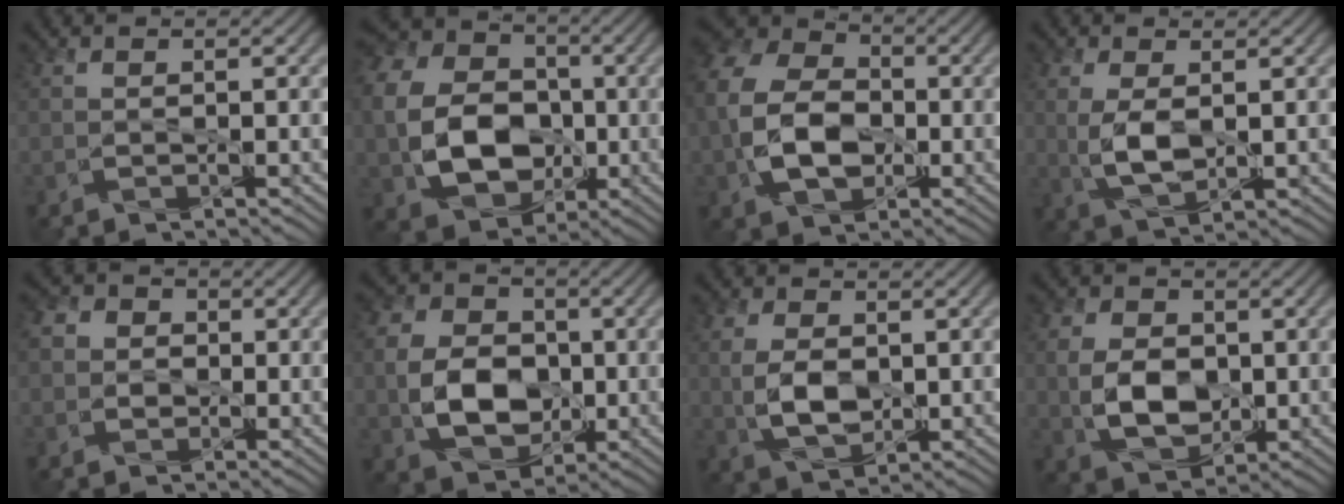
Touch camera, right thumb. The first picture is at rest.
{"total": 14.0, "force": [-1.9, 10.8, 8.7], "torque": [-0.203, -0.015, -0.038]}
{"total": 11.7, "force": [-1.7, 8.4, 8.0], "torque": [-0.203, -0.011, -0.041]}
{"total": 5.0, "force": [0.3, 2.5, 4.3], "torque": [-0.105, -0.005, 0.012]}
{"total": 3.9, "force": [0.1, 3.7, 1.4], "torque": [-0.029, 0.010, -0.020]}
{"total": 10.0, "force": [-1.3, 7.4, 6.5], "torque": [-0.146, -0.008, -0.027]}
{"total": 6.0, "force": [0.1, 3.8, 4.6], "torque": [-0.108, -0.003, 0.003]}
{"total": 7.9, "force": [-0.3, 5.6, 5.5], "torque": [-0.130, -0.010, -0.004]}